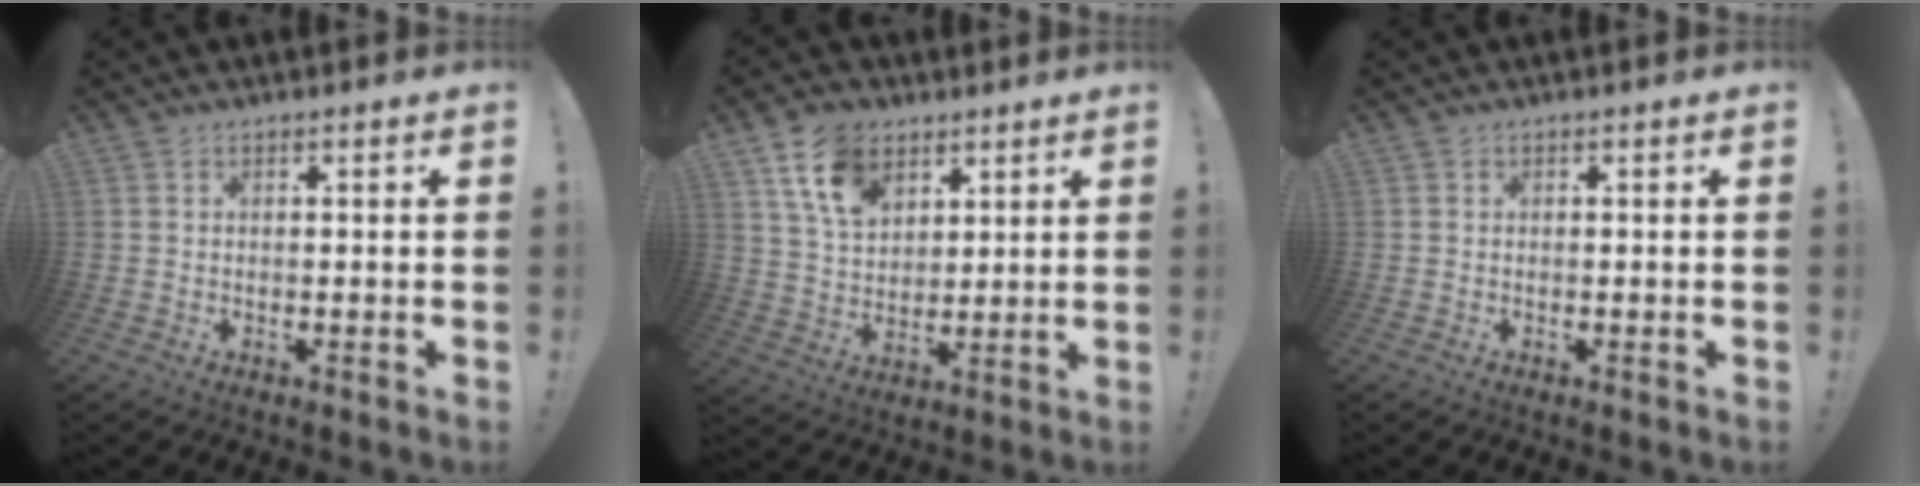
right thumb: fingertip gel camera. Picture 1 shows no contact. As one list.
[{"total": 12.6, "force": [7.3, 8.5, 5.9], "torque": [-0.100, -0.030, 0.142]}, {"total": 0.0}]